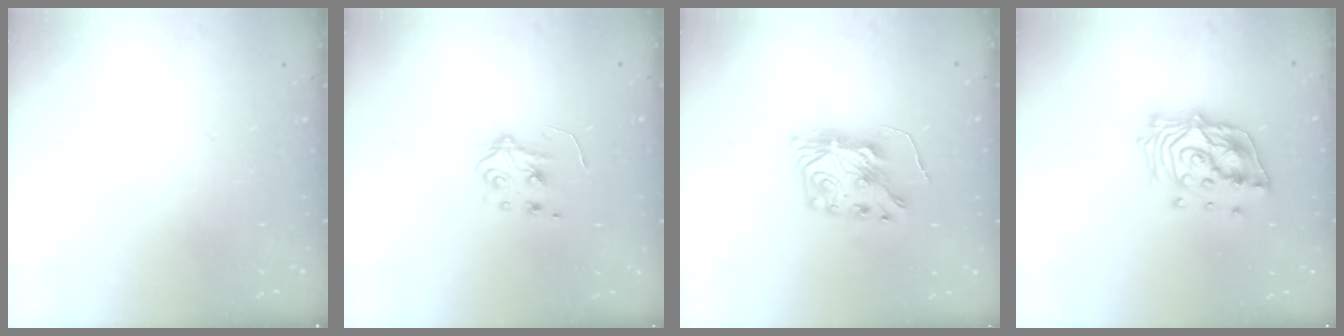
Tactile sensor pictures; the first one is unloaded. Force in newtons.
{"total": 4.9, "press": 4.8, "slide": 0.5}
{"total": 8.5, "press": 8.4, "slide": 0.4}
{"total": 16.0, "press": 15.9, "slide": 2.3}